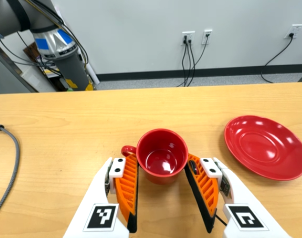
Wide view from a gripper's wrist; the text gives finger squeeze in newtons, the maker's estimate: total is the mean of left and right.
{"total": 2.7, "left": 2.4, "right": 3.0}